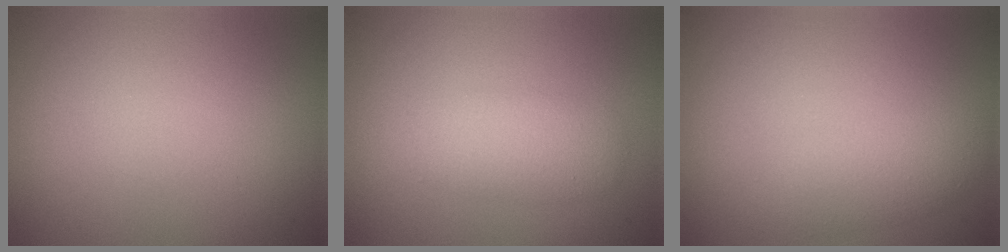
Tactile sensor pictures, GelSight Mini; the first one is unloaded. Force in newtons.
{"total": 2.9, "press": 2.9, "slide": 0.1}
{"total": 2.4, "press": 2.4, "slide": 0.1}